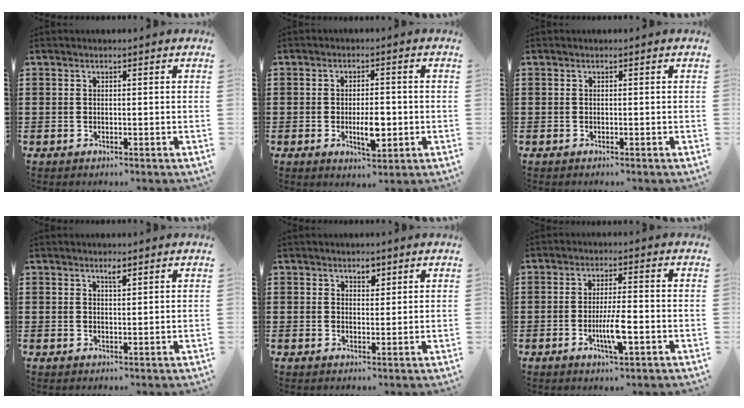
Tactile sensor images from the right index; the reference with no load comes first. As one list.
[{"total": 5.4, "force": [-1.2, 2.2, 4.9], "torque": [-0.090, 0.004, -0.020]}, {"total": 0.0}, {"total": 1.6, "force": [1.1, 0.4, 1.1], "torque": [-0.015, -0.001, 0.017]}, {"total": 2.1, "force": [1.5, 1.2, 1.0], "torque": [-0.006, -0.003, 0.024]}, {"total": 5.8, "force": [-2.0, 1.1, 5.3], "torque": [-0.107, -0.009, -0.038]}]